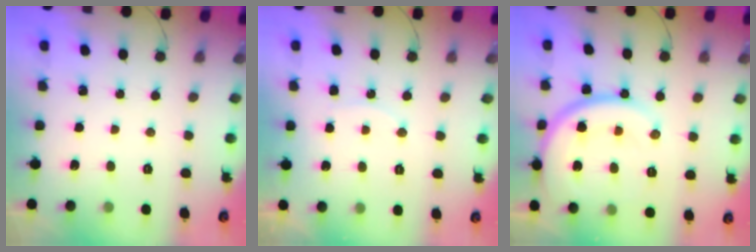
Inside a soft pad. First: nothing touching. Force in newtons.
{"total": 7.7, "press": 7.6, "slide": 0.9}
{"total": 16.4, "press": 16.3, "slide": 1.8}